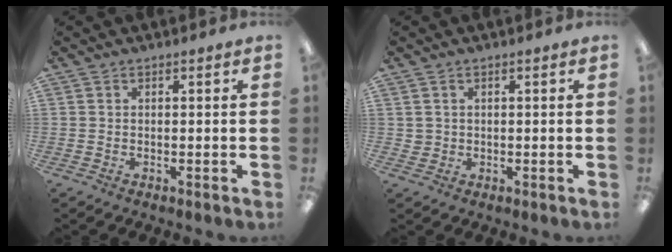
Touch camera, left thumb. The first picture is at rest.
{"total": 1.6, "force": [0.8, 1.4, 0.1], "torque": [-0.005, 0.003, 0.013]}